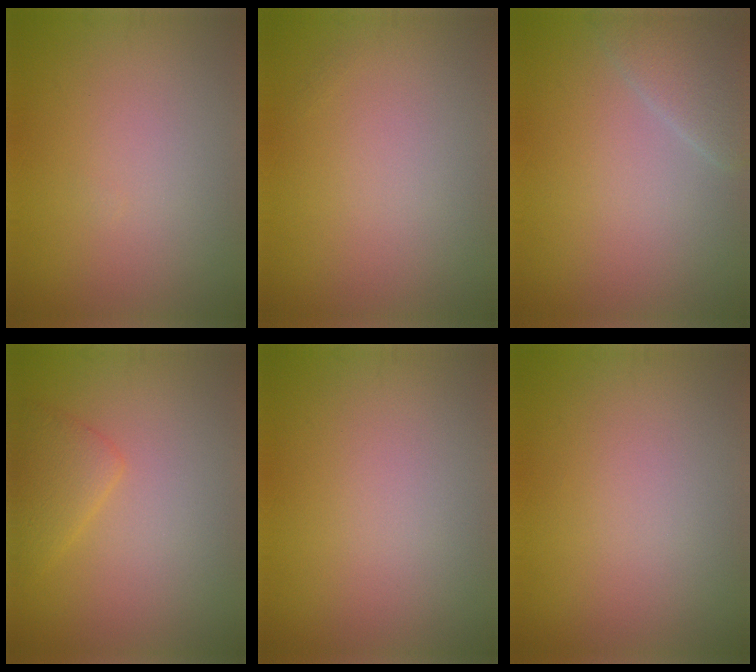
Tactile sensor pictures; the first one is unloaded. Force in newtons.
{"total": 0.0}
{"total": 2.5, "press": 2.5, "slide": 0.2}
{"total": 2.3, "press": 2.3, "slide": 0.2}
{"total": 0.0}
{"total": 0.0}